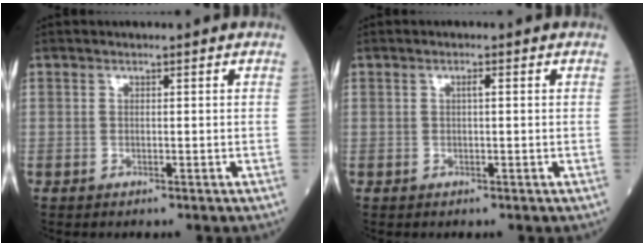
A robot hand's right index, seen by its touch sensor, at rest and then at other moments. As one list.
[{"total": 1.1, "force": [0.2, 0.1, 1.1], "torque": [-0.019, 0.004, 0.004]}]